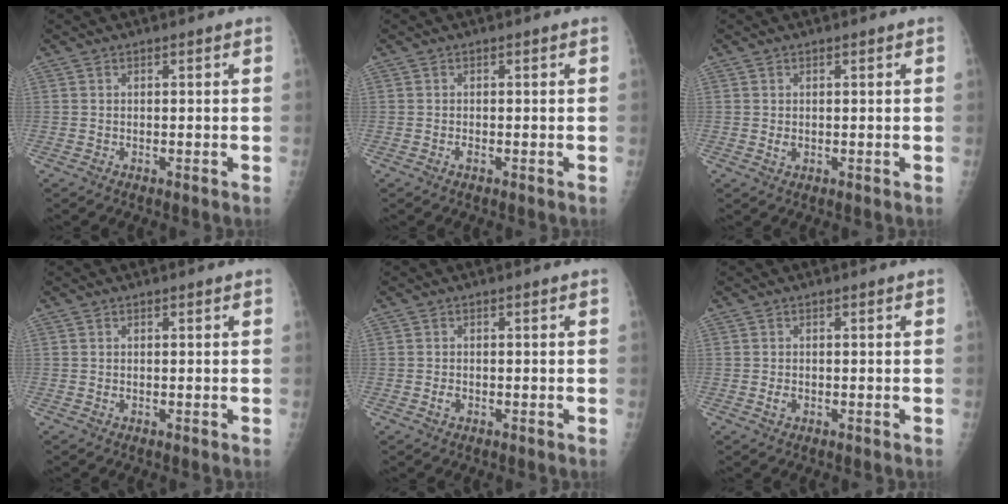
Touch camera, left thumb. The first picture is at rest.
{"total": 0.6, "force": [-0.1, 0.3, 0.5], "torque": [-0.007, -0.001, -0.002]}
{"total": 1.3, "force": [0.4, 0.8, 0.9], "torque": [-0.012, -0.004, 0.011]}
{"total": 0.6, "force": [0.3, 0.3, 0.4], "torque": [-0.005, -0.001, 0.006]}
{"total": 1.1, "force": [-0.2, 0.8, 0.7], "torque": [-0.011, -0.001, -0.003]}
{"total": 1.2, "force": [-0.1, 0.9, 0.8], "torque": [-0.012, -0.001, 0.000]}